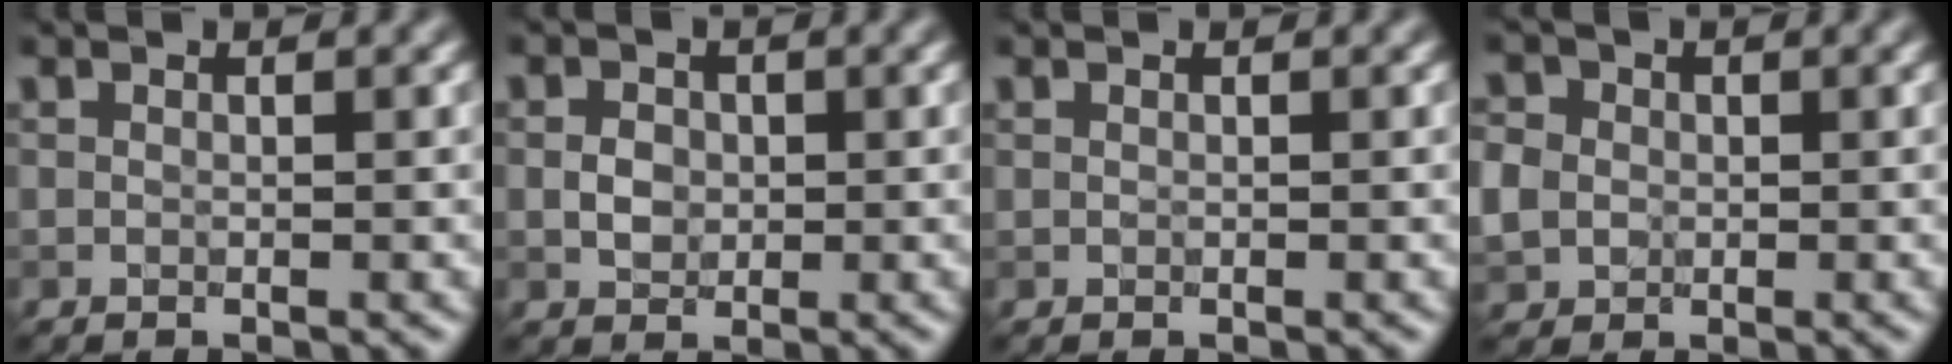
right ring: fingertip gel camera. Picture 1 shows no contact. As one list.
[{"total": 1.8, "force": [-0.1, 1.5, 1.0], "torque": [-0.019, -0.001, -0.003]}, {"total": 0.0}, {"total": 4.1, "force": [0.1, 3.7, 1.7], "torque": [-0.044, 0.018, -0.010]}]